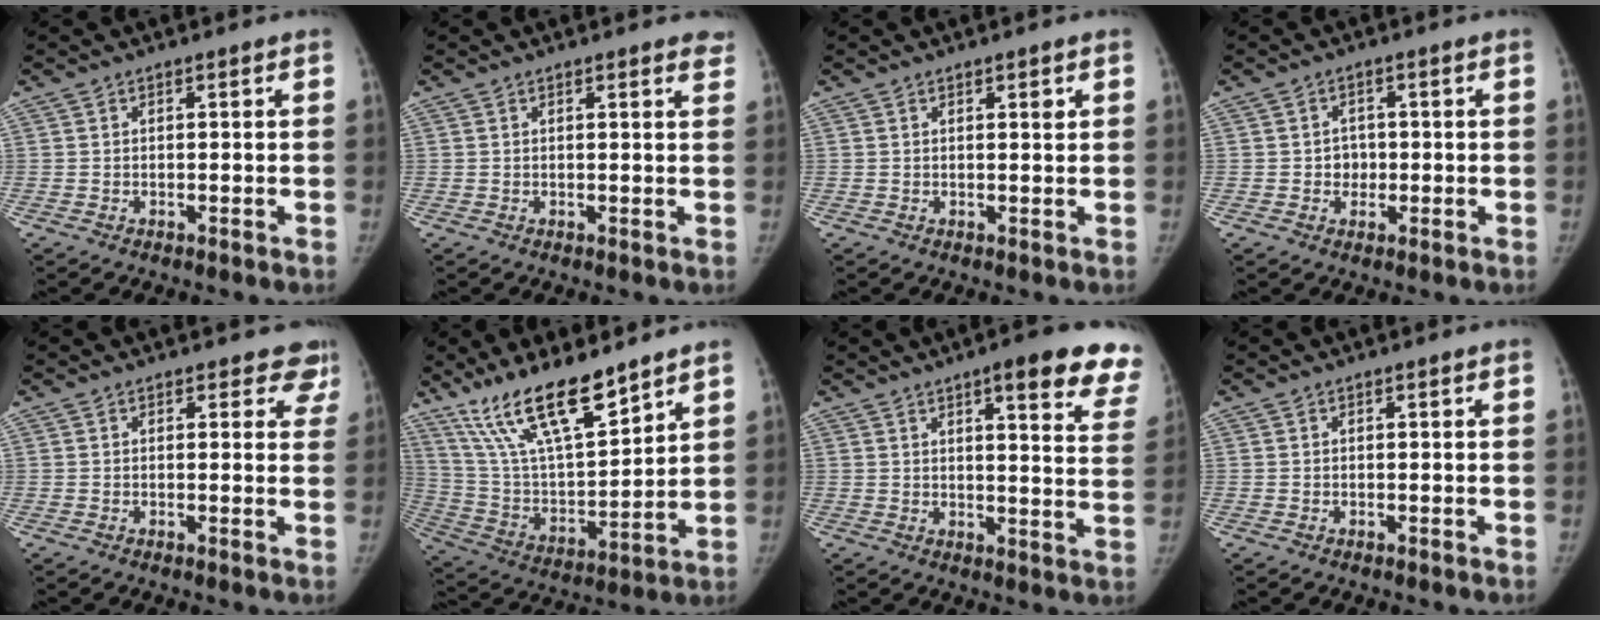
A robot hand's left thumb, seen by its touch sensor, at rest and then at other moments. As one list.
[{"total": 2.3, "force": [1.9, 0.6, 1.1], "torque": [-0.005, -0.006, 0.011]}, {"total": 1.4, "force": [0.7, 0.5, 1.1], "torque": [-0.011, -0.002, 0.009]}, {"total": 3.1, "force": [-0.3, 2.8, 1.2], "torque": [0.003, 0.007, -0.008]}, {"total": 4.7, "force": [3.8, 2.6, 0.7], "torque": [0.037, -0.014, 0.018]}, {"total": 18.4, "force": [13.4, 4.9, 11.6], "torque": [-0.186, -0.064, 0.260]}, {"total": 16.6, "force": [11.1, 3.7, 11.8], "torque": [-0.110, -0.039, 0.119]}, {"total": 0.0}]